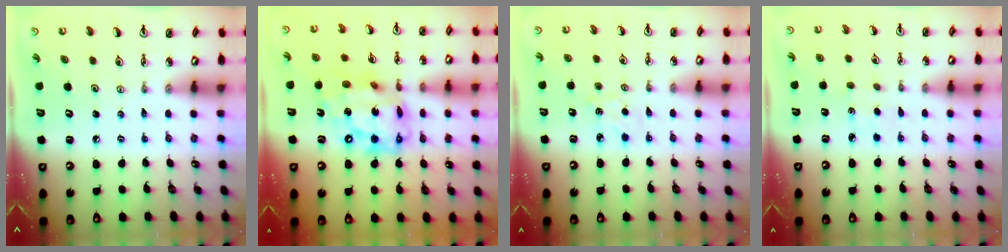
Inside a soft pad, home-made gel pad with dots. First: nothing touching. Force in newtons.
{"total": 18.7, "press": 18.6, "slide": 1.9}
{"total": 4.2, "press": 4.2, "slide": 0.6}
{"total": 1.3, "press": 1.3, "slide": 0.3}